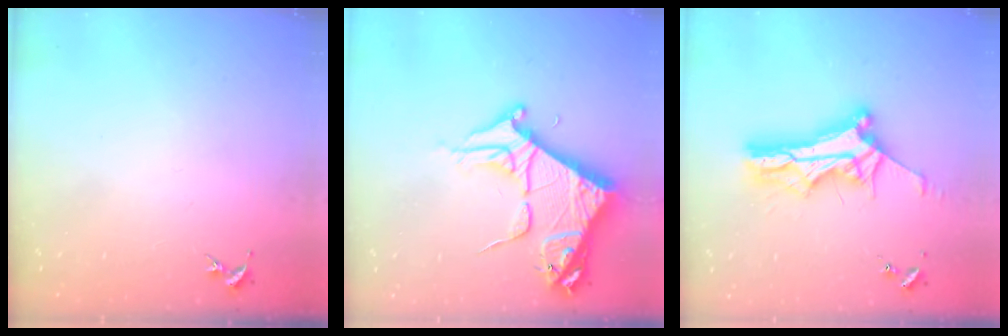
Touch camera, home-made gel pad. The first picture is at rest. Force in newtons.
{"total": 8.8, "press": 8.7, "slide": 0.8}
{"total": 11.7, "press": 11.7, "slide": 0.8}